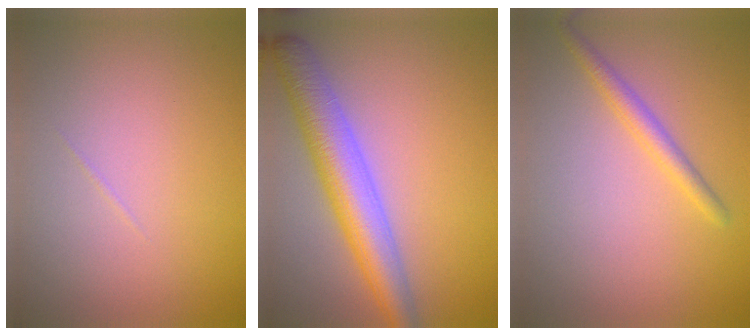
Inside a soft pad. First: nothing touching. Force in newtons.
{"total": 6.0, "press": 6.0, "slide": 0.3}
{"total": 1.9, "press": 1.9, "slide": 0.2}